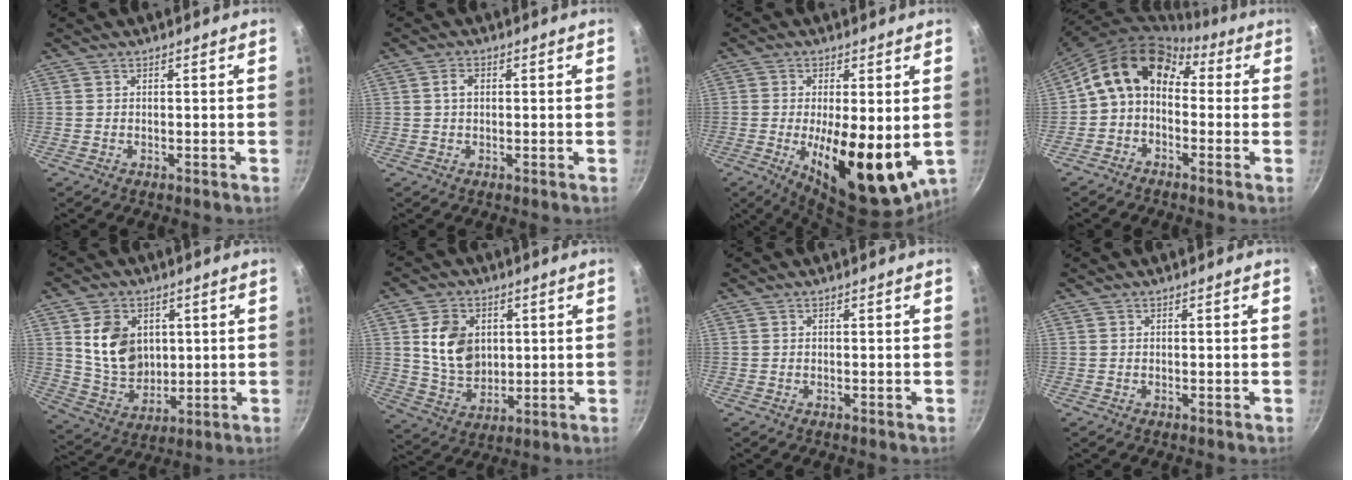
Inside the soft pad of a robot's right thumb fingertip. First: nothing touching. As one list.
[{"total": 2.1, "force": [0.3, 1.5, 1.5], "torque": [-0.022, 0.006, 0.003]}, {"total": 16.7, "force": [-2.0, 6.5, 15.2], "torque": [-0.215, -0.017, -0.020]}, {"total": 12.0, "force": [0.7, 8.9, 8.0], "torque": [-0.126, 0.042, -0.015]}, {"total": 12.7, "force": [2.9, 9.9, 7.5], "torque": [-0.105, -0.019, 0.064]}, {"total": 11.5, "force": [2.3, 8.8, 7.0], "torque": [-0.099, -0.015, 0.049]}, {"total": 0.0}, {"total": 0.0}]